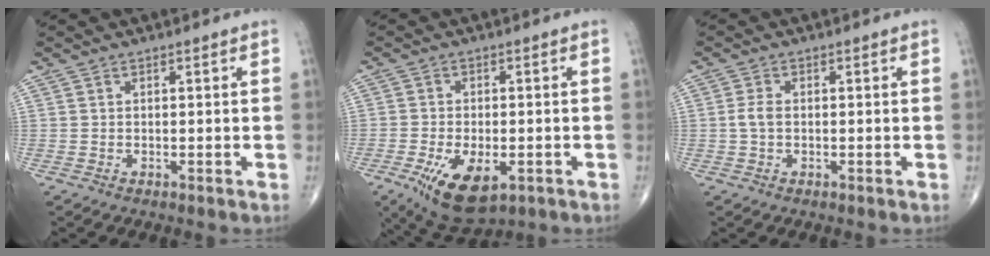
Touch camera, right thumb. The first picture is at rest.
{"total": 11.6, "force": [-4.6, 5.8, 8.8], "torque": [-0.152, -0.003, -0.065]}
{"total": 2.3, "force": [-0.2, 1.3, 1.8], "torque": [-0.042, 0.004, -0.007]}